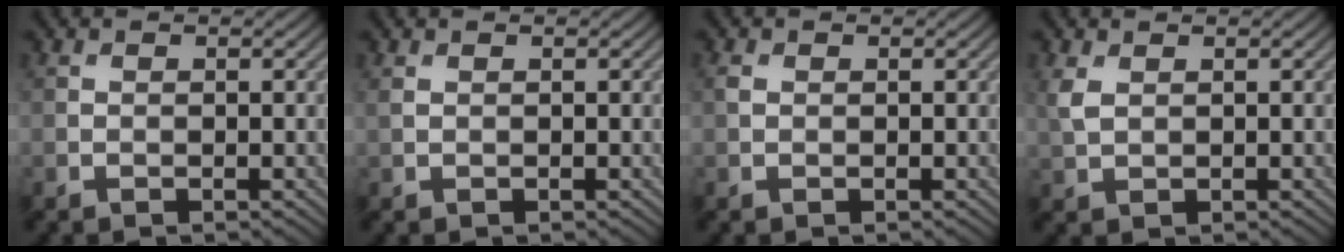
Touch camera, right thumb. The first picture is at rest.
{"total": 0.7, "force": [0.4, 0.4, 0.5], "torque": [-0.020, 0.002, 0.009]}
{"total": 0.8, "force": [0.2, 0.6, 0.4], "torque": [-0.012, 0.002, 0.002]}
{"total": 2.3, "force": [0.9, 1.4, 1.7], "torque": [-0.051, 0.002, 0.020]}